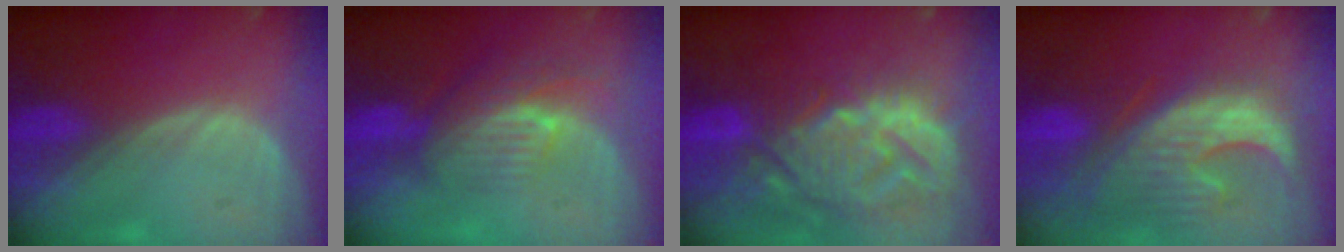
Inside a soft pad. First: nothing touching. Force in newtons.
{"total": 8.2, "press": 7.3, "slide": 3.7}
{"total": 14.4, "press": 12.3, "slide": 7.5}
{"total": 12.8, "press": 11.1, "slide": 6.2}